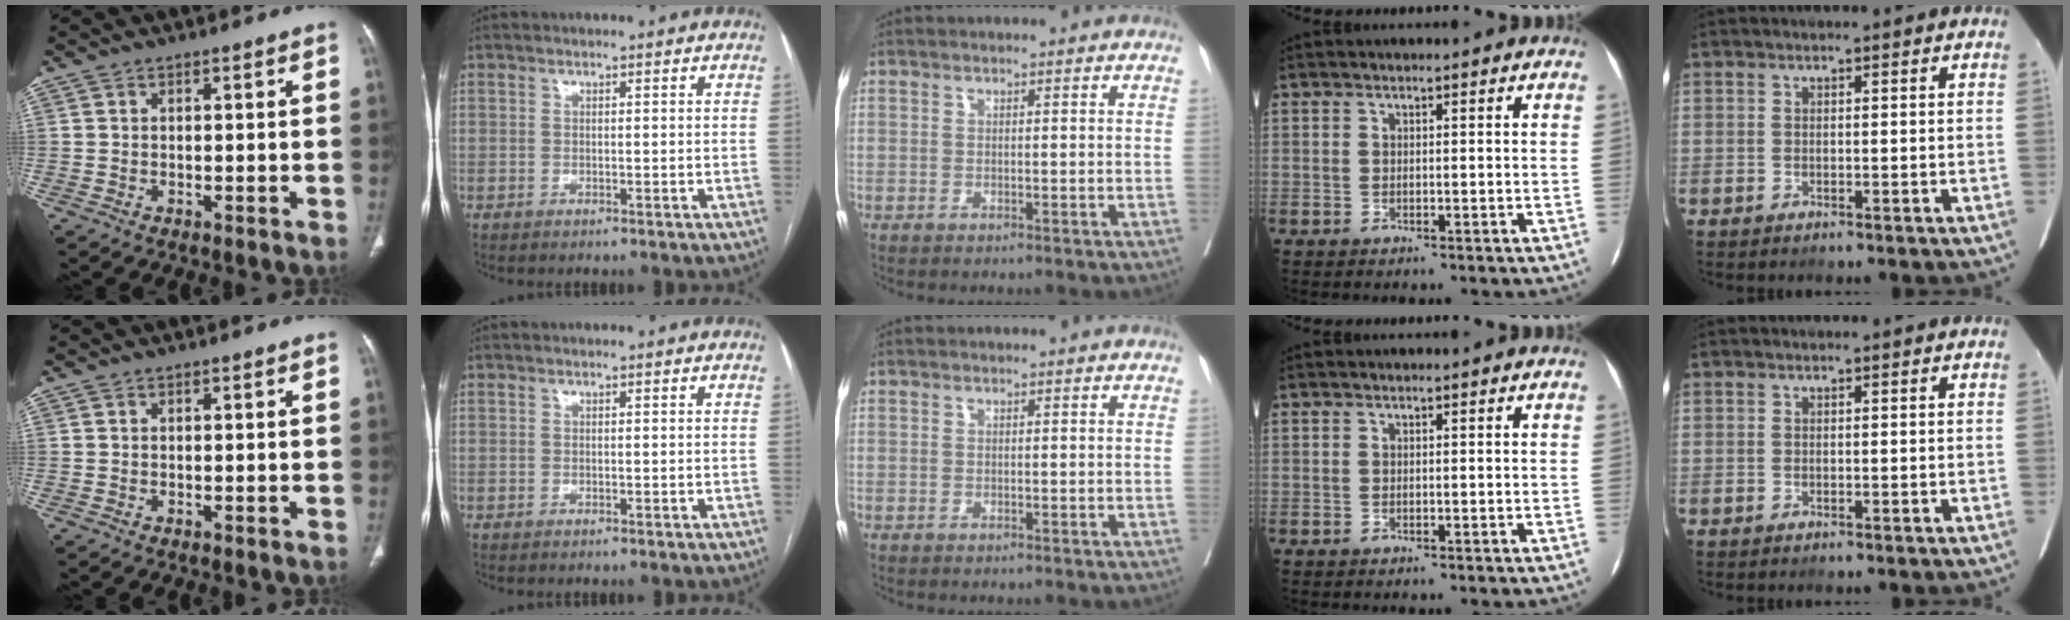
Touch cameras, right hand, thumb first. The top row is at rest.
{}